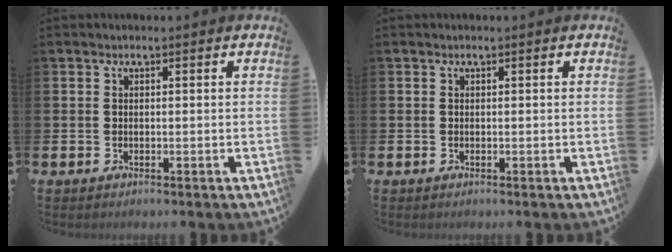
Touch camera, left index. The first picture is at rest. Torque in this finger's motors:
{"motor_torque": [0.00, 0.00, 0.00, 0.00]}